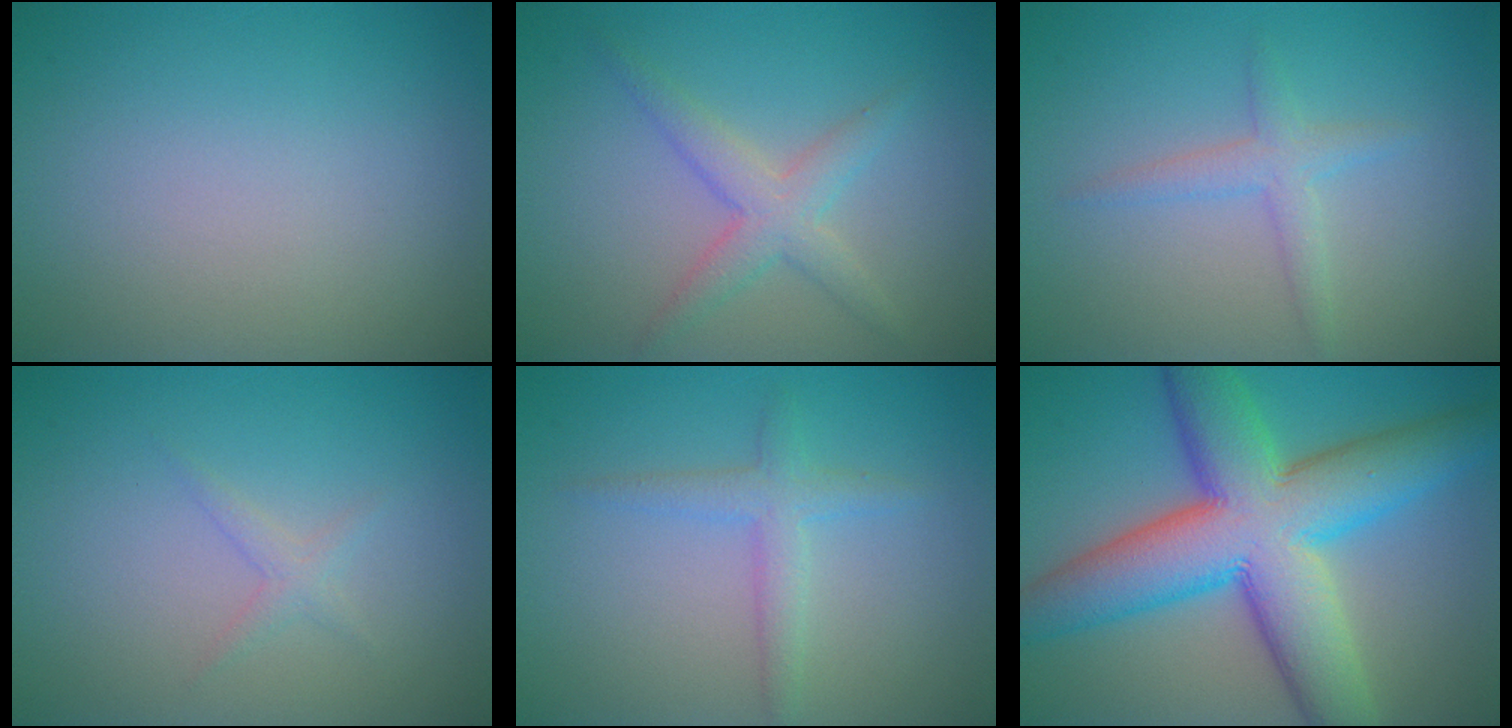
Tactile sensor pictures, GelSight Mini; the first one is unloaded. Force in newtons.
{"total": 2.9, "press": 2.9, "slide": 0.1}
{"total": 1.9, "press": 1.9, "slide": 0.1}
{"total": 1.1, "press": 1.1, "slide": 0.1}
{"total": 2.2, "press": 2.2, "slide": 0.0}
{"total": 12.9, "press": 12.9, "slide": 0.2}